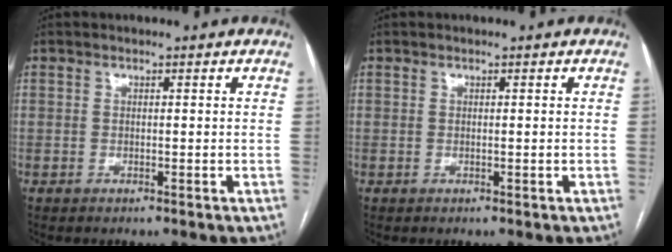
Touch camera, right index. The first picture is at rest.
{"total": 0.0}